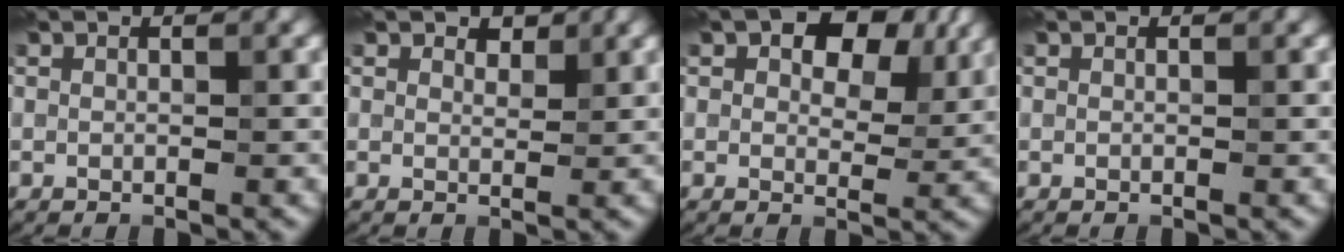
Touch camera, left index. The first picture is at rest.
{"total": 1.3, "force": [1.1, 0.7, 0.4], "torque": [-0.007, -0.002, 0.015]}
{"total": 7.3, "force": [3.3, 4.0, 5.2], "torque": [-0.071, 0.001, 0.042]}
{"total": 0.0}